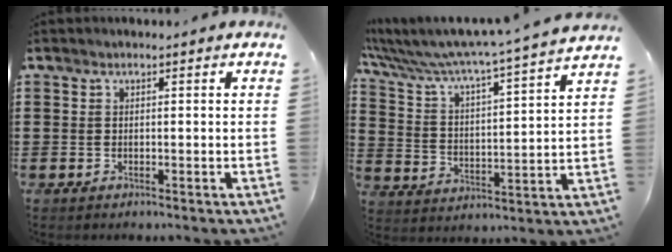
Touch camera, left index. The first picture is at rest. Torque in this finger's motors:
{"motor_torque": [2.14, 0.00, 1.05, 0.21]}